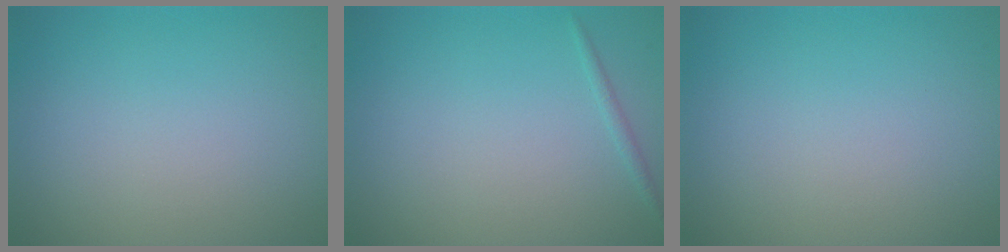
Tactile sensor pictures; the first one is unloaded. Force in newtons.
{"total": 0.6, "press": 0.6, "slide": 0.0}
{"total": 0.0}